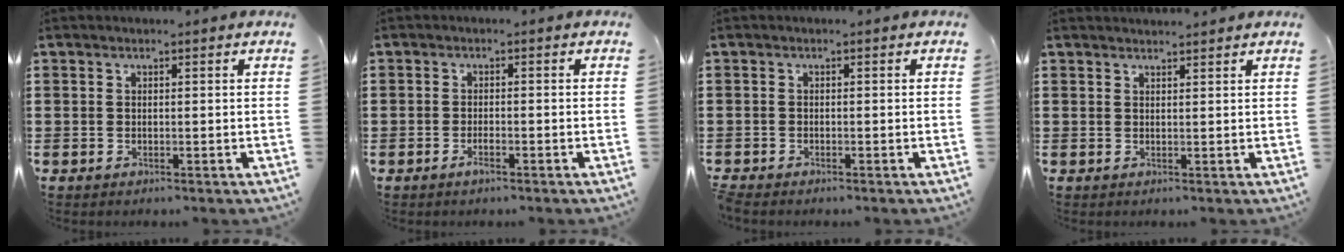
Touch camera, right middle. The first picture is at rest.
{"total": 1.4, "force": [-1.0, 0.5, 0.8], "torque": [-0.018, -0.003, -0.018]}
{"total": 0.7, "force": [-0.7, 0.1, 0.1], "torque": [-0.003, -0.002, -0.014]}
{"total": 1.3, "force": [1.3, 0.0, 0.1], "torque": [0.004, -0.003, 0.022]}